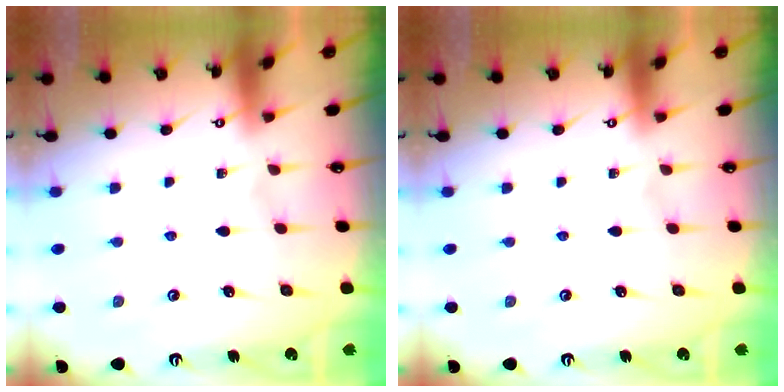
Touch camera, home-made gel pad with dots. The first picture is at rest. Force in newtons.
{"total": 0.0}